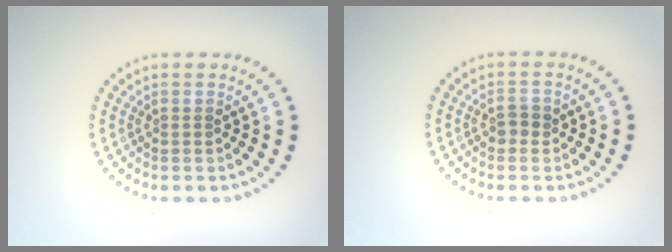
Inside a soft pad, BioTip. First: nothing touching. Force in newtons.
{"total": 1.2, "press": 1.2, "slide": 0.3}